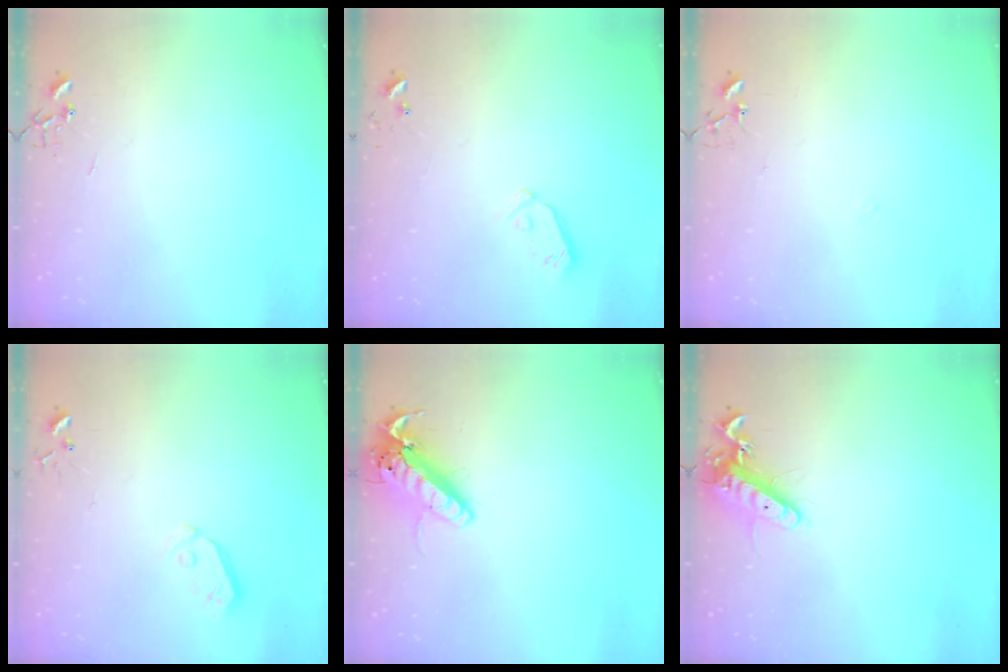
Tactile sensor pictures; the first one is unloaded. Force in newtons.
{"total": 5.4, "press": 5.3, "slide": 0.9}
{"total": 5.7, "press": 5.6, "slide": 0.7}
{"total": 5.8, "press": 5.8, "slide": 0.5}
{"total": 14.9, "press": 14.7, "slide": 2.8}
{"total": 12.7, "press": 12.6, "slide": 1.5}